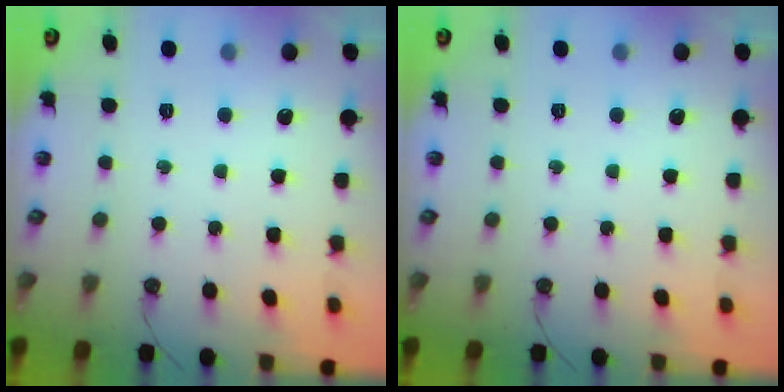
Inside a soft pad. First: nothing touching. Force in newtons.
{"total": 0.0}